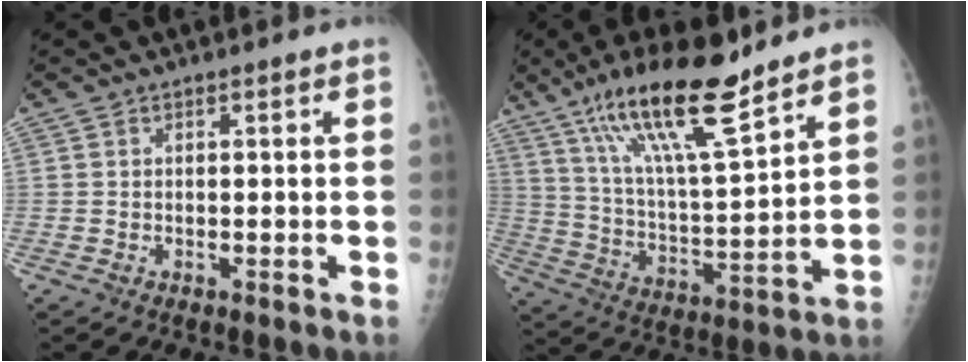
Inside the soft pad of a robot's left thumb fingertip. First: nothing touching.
{"total": 18.8, "force": [13.2, 3.6, 12.9], "torque": [-0.214, -0.063, 0.240]}